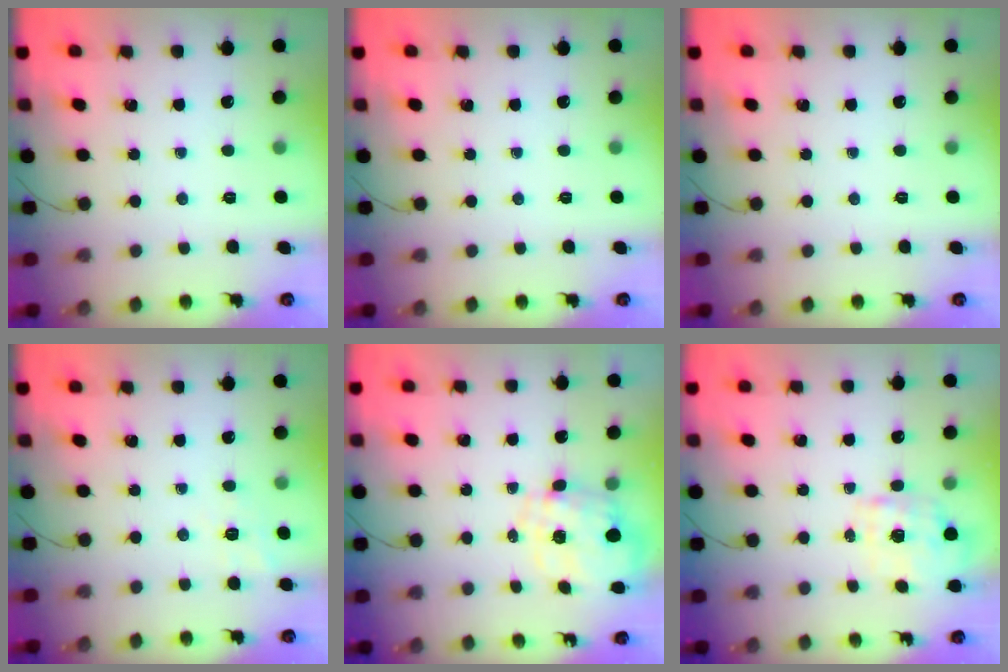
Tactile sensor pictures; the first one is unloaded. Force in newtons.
{"total": 0.0}
{"total": 0.0}
{"total": 2.3, "press": 0.9, "slide": 2.1}
{"total": 2.9, "press": 2.7, "slide": 1.1}
{"total": 1.9, "press": 1.8, "slide": 0.6}